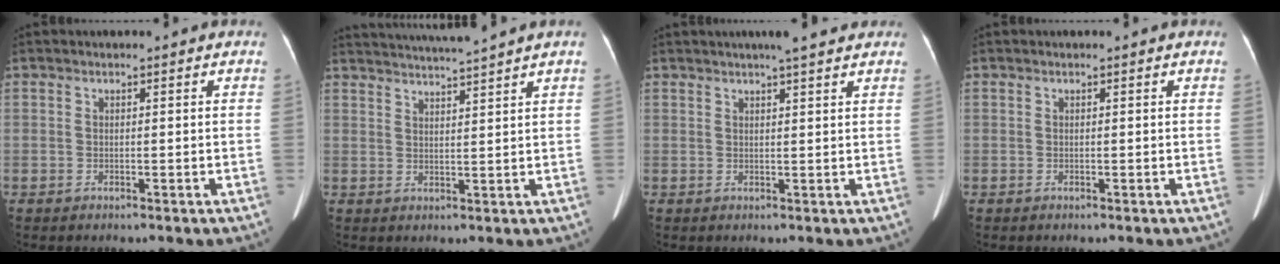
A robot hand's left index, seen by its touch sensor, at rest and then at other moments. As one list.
[{"total": 8.1, "force": [7.4, -2.1, 2.5], "torque": [-0.041, 0.004, 0.114]}, {"total": 5.5, "force": [4.6, 0.2, 3.0], "torque": [-0.044, 0.016, 0.061]}, {"total": 0.0}]